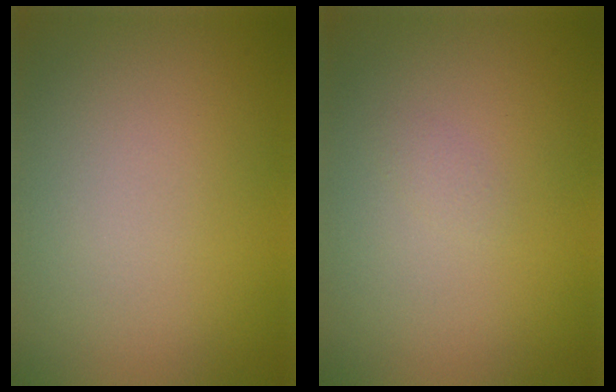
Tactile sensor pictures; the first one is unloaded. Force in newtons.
{"total": 0.5, "press": 0.5, "slide": 0.0}